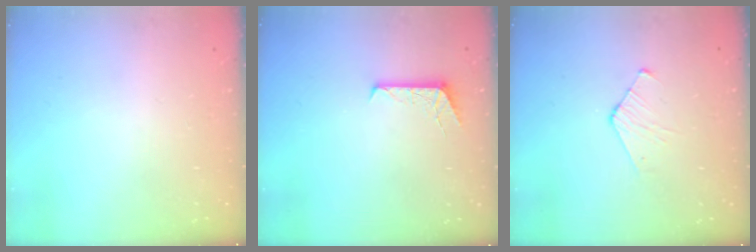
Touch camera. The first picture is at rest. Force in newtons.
{"total": 6.1, "press": 6.1, "slide": 0.6}
{"total": 4.3, "press": 4.3, "slide": 0.4}